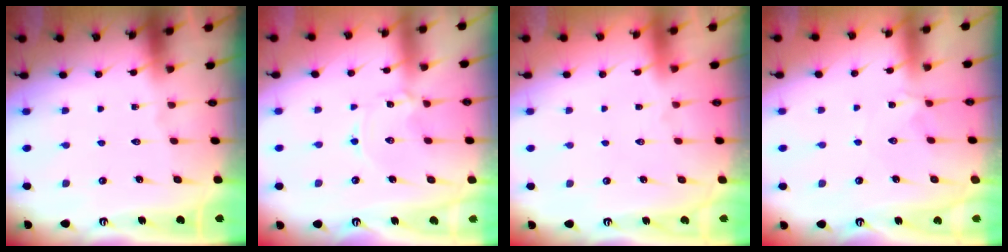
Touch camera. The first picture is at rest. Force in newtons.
{"total": 0.9, "press": 0.9, "slide": 0.1}
{"total": 1.4, "press": 1.4, "slide": 0.2}
{"total": 2.9, "press": 2.9, "slide": 0.7}